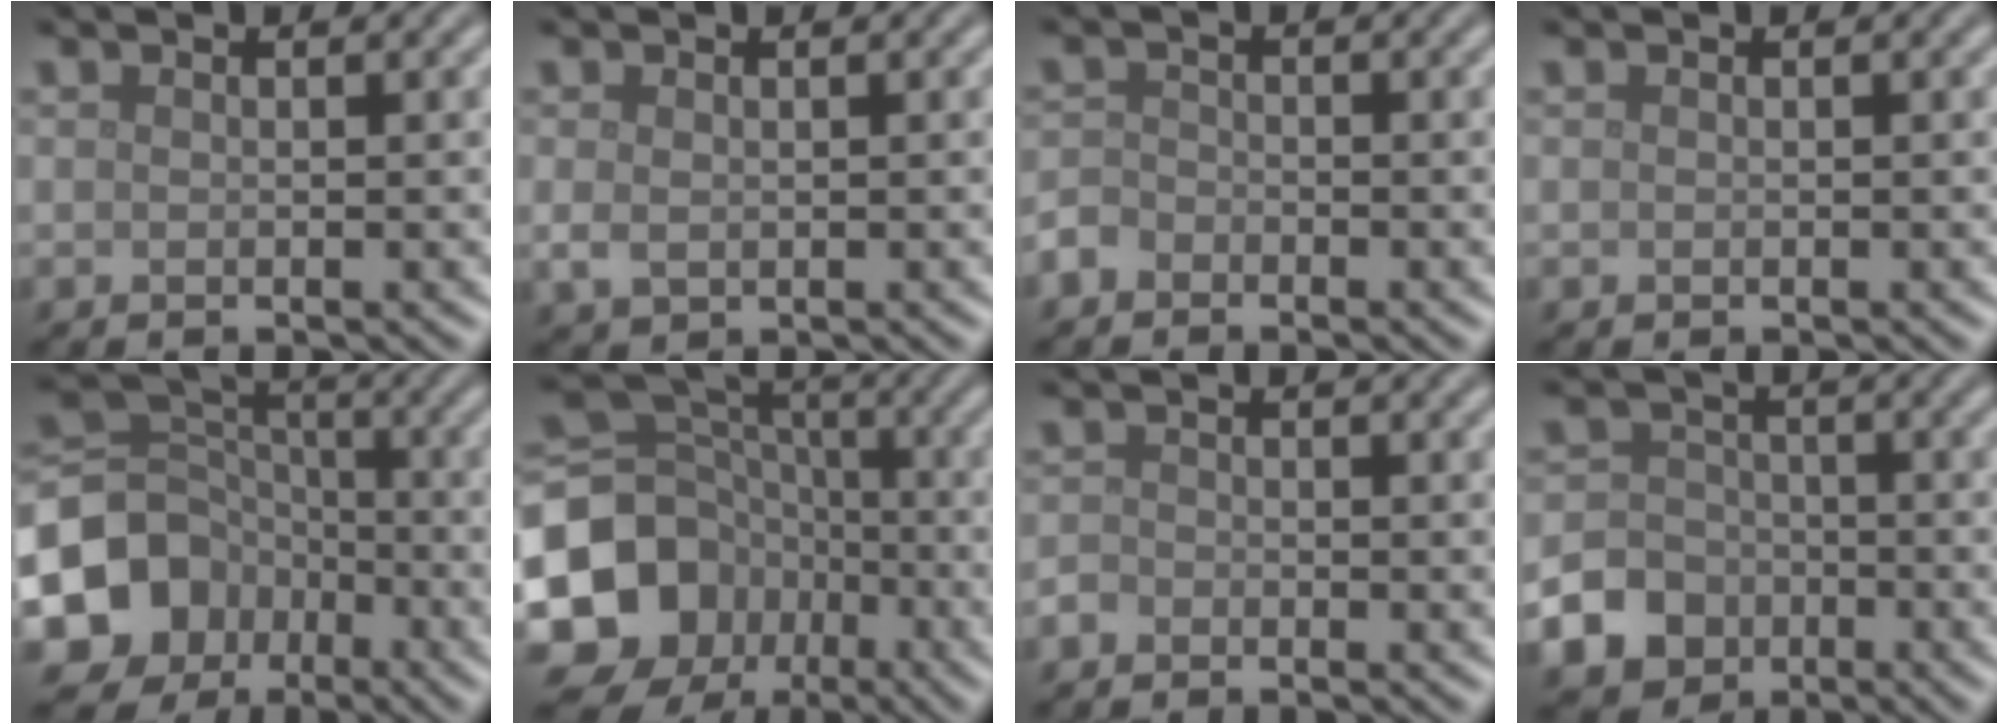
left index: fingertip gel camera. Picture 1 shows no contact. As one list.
[{"total": 1.6, "force": [-0.1, 1.2, 1.1], "torque": [-0.027, -0.003, 0.003]}, {"total": 1.8, "force": [-1.3, 1.1, 0.3], "torque": [-0.002, 0.004, -0.031]}, {"total": 0.0}, {"total": 9.1, "force": [-4.0, 7.5, 3.1], "torque": [-0.078, -0.009, -0.086]}, {"total": 15.3, "force": [-5.9, 13.1, 5.2], "torque": [-0.124, -0.024, -0.121]}, {"total": 1.0, "force": [-0.7, 0.7, 0.2], "torque": [0.000, -0.001, -0.018]}, {"total": 9.6, "force": [-5.0, 8.0, 2.1], "torque": [-0.043, -0.039, -0.106]}]